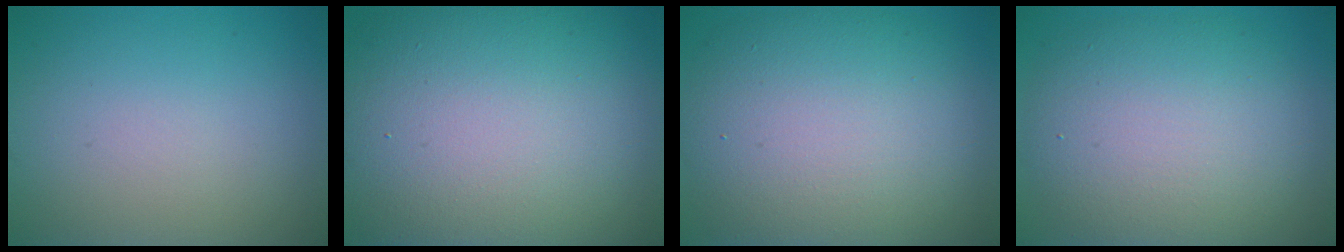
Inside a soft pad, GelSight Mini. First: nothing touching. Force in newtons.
{"total": 17.8, "press": 17.8, "slide": 1.1}
{"total": 12.0, "press": 12.0, "slide": 0.2}
{"total": 9.2, "press": 9.2, "slide": 0.4}